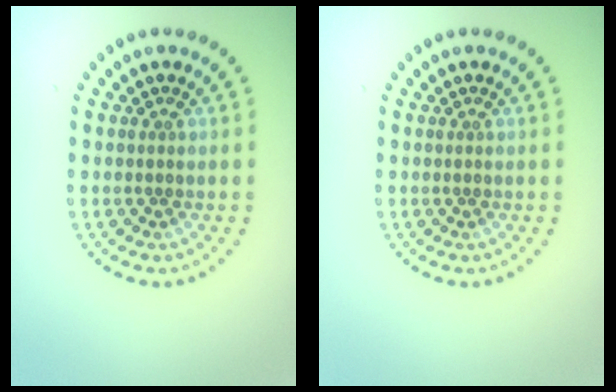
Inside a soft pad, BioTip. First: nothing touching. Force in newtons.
{"total": 0.0}